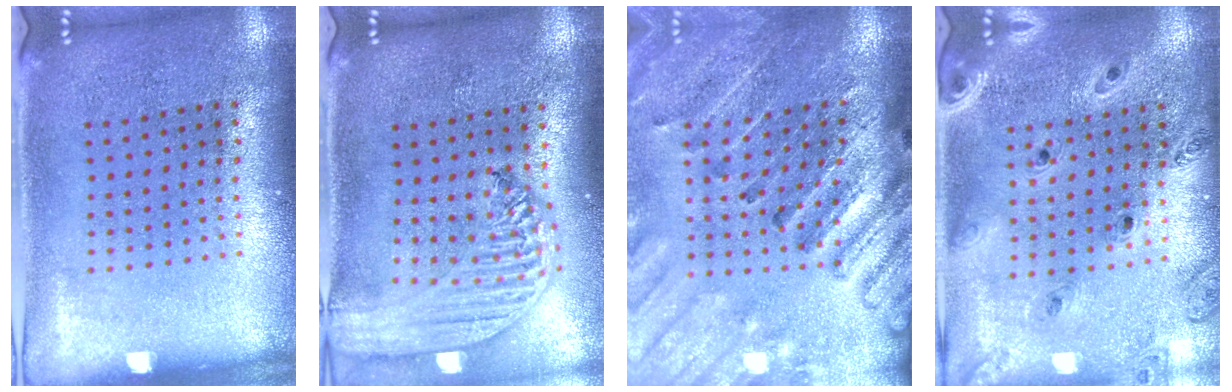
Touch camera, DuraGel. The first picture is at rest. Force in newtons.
{"total": 2.7, "press": 2.2, "slide": 1.6}
{"total": 2.7, "press": 2.7, "slide": 0.3}
{"total": 1.3, "press": 1.3, "slide": 0.2}